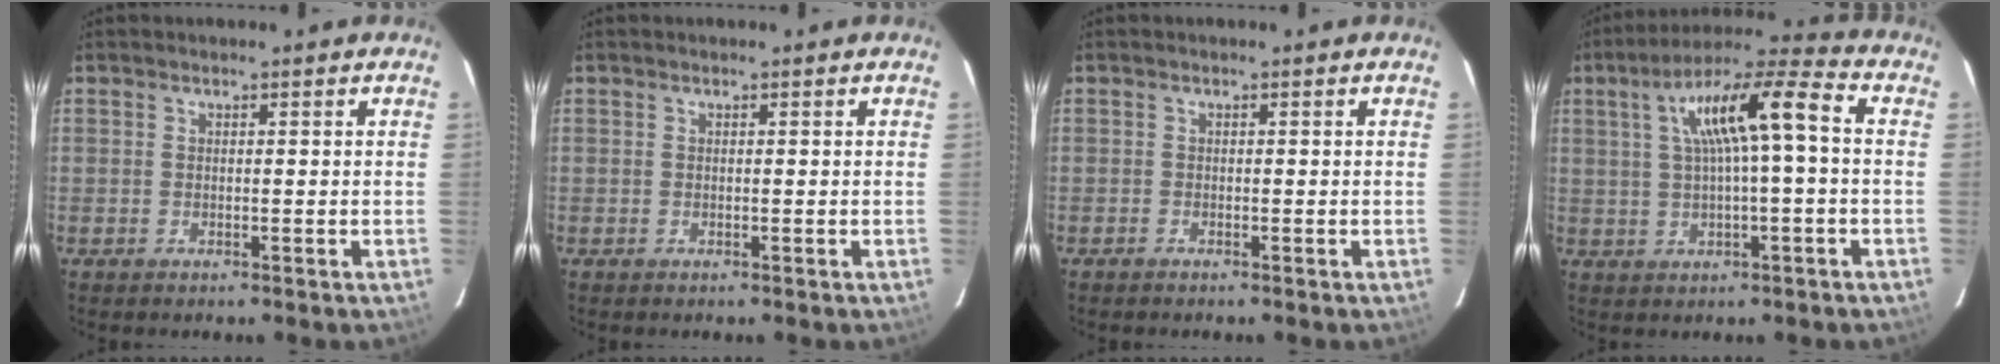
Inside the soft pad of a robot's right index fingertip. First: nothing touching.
{"total": 0.0}
{"total": 0.8, "force": [-0.5, -0.3, -0.5], "torque": [0.008, -0.001, -0.013]}
{"total": 12.7, "force": [2.0, 1.9, 12.4], "torque": [-0.207, 0.033, 0.038]}